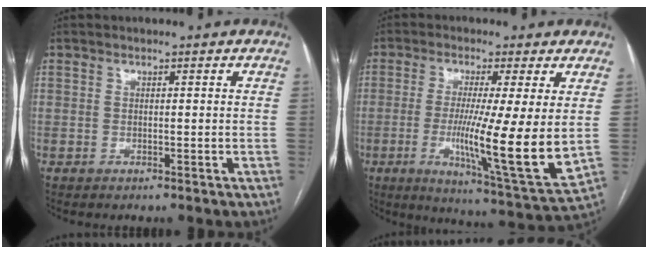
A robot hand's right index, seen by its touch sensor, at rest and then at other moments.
{"total": 14.5, "force": [-0.6, -0.1, 14.4], "torque": [-0.249, -0.038, -0.011]}